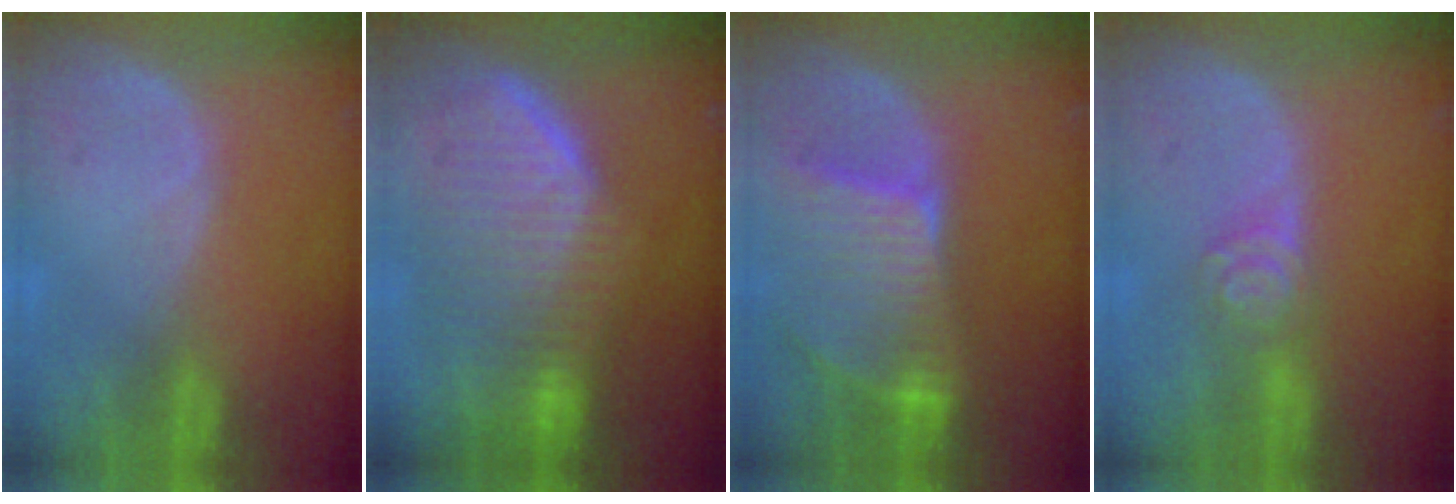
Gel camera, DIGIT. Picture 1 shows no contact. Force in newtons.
{"total": 10.1, "press": 9.0, "slide": 4.6}
{"total": 9.5, "press": 8.4, "slide": 4.5}
{"total": 4.3, "press": 3.9, "slide": 1.9}